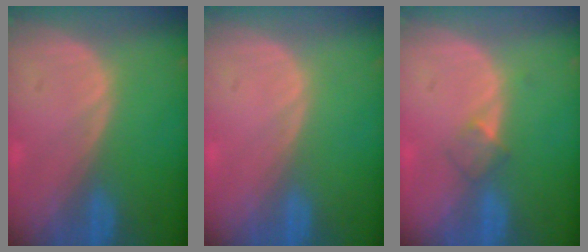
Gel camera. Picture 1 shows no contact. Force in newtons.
{"total": 0.0}
{"total": 2.3, "press": 2.0, "slide": 1.1}